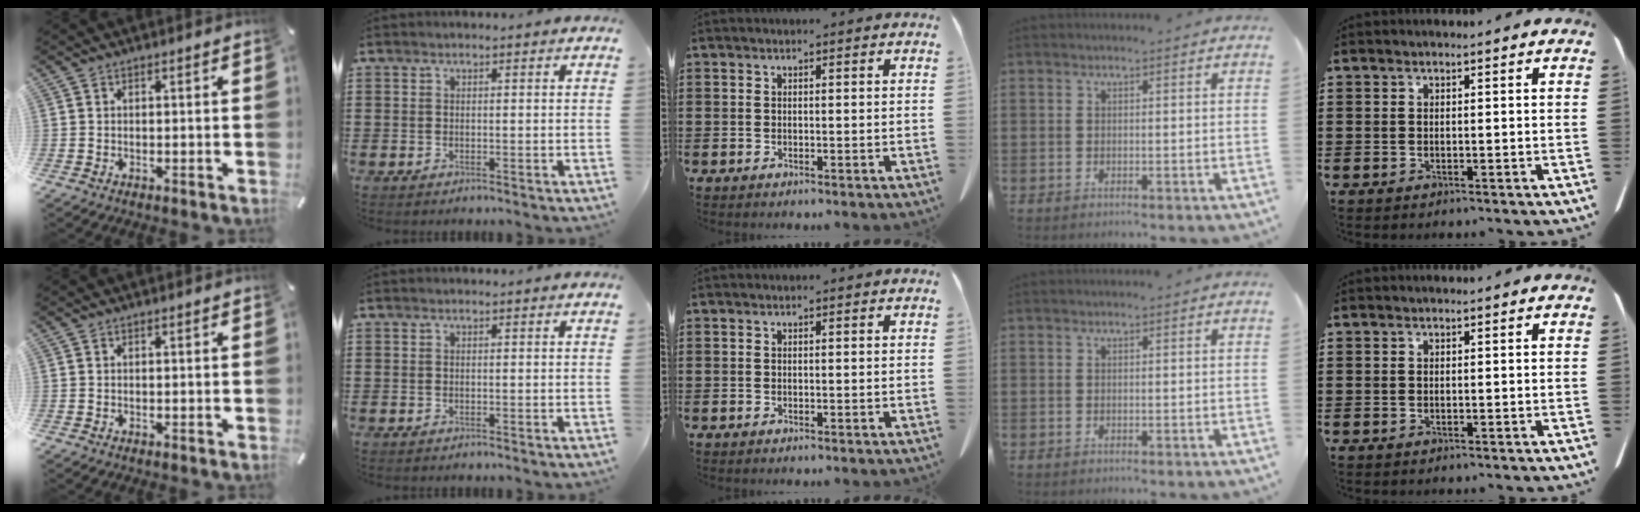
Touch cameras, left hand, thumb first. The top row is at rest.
{}